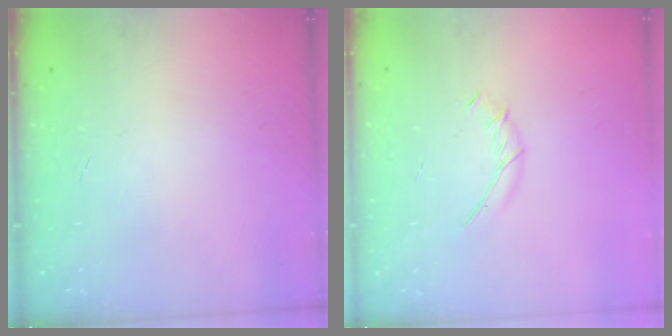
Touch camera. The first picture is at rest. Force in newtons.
{"total": 4.3, "press": 4.2, "slide": 0.6}